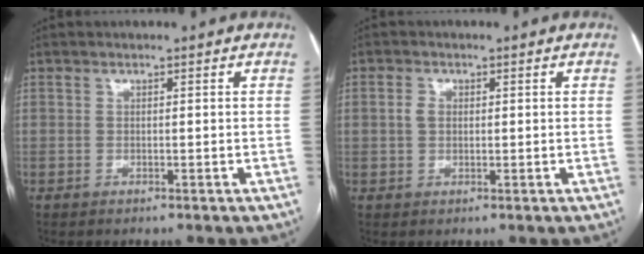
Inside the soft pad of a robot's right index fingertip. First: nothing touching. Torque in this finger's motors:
{"motor_torque": [0.14, 0.04, 0.04, 0.03]}